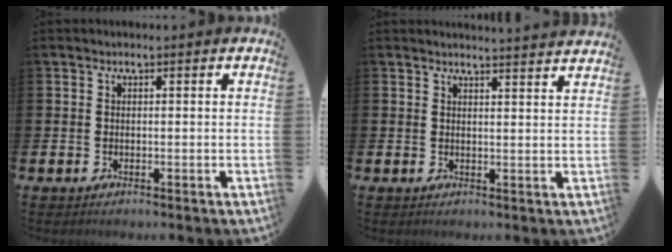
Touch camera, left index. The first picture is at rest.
{"total": 3.0, "force": [2.9, -0.5, -0.2], "torque": [0.008, -0.024, 0.051]}